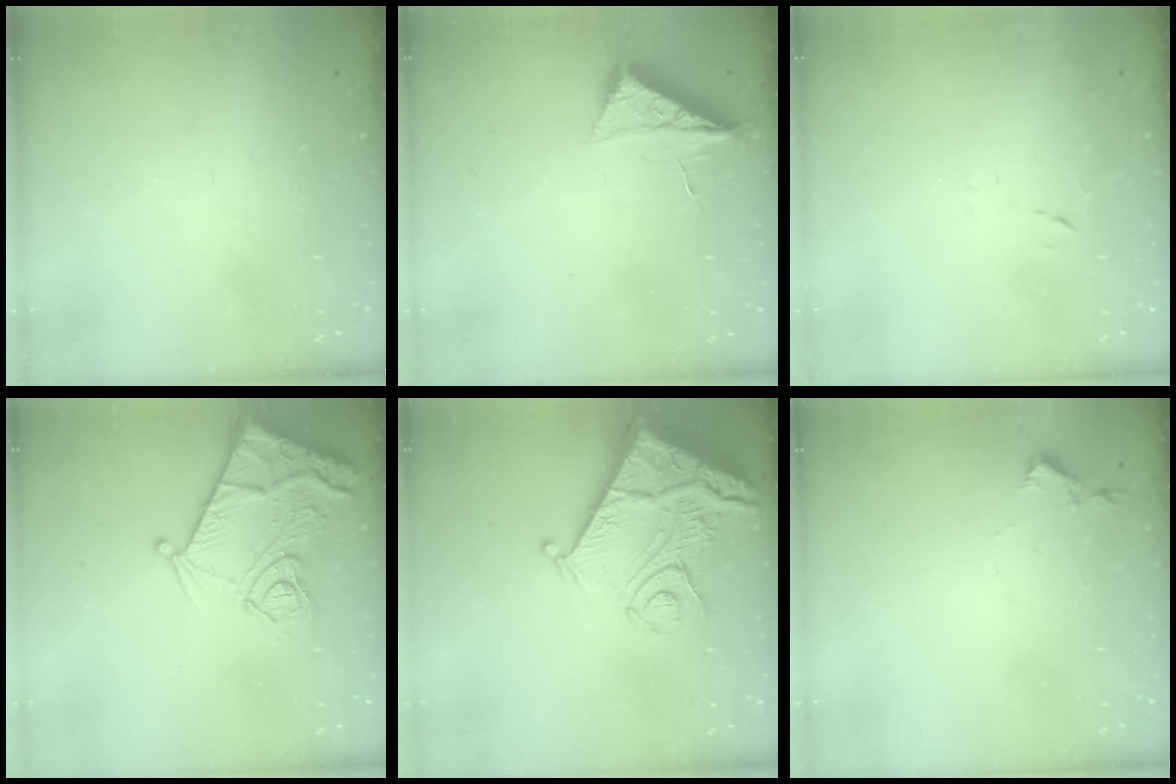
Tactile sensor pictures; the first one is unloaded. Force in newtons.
{"total": 6.3, "press": 6.2, "slide": 0.8}
{"total": 7.2, "press": 7.2, "slide": 0.6}
{"total": 13.7, "press": 13.7, "slide": 1.4}
{"total": 17.7, "press": 17.5, "slide": 2.3}
{"total": 2.9, "press": 2.9, "slide": 0.5}